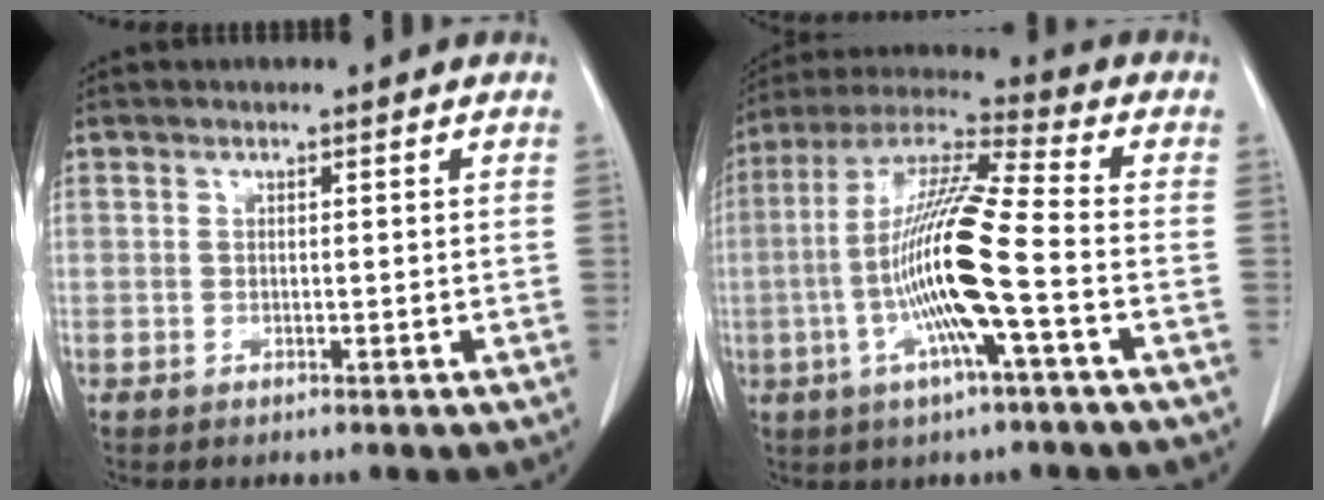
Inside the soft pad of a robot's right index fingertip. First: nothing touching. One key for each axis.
{"total": 15.0, "fx": -3.5, "fy": 0.3, "fz": 14.5, "tx": -0.289, "ty": 0.000, "tz": -0.075}